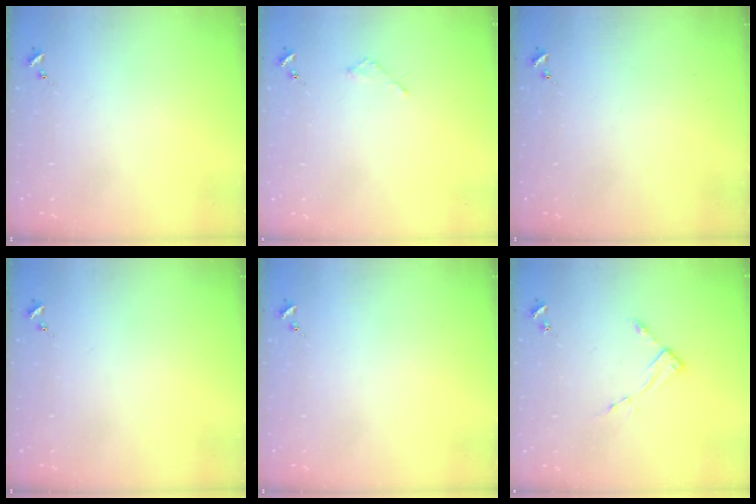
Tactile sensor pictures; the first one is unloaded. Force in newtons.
{"total": 2.1, "press": 2.1, "slide": 0.2}
{"total": 0.0}
{"total": 0.0}
{"total": 0.0}
{"total": 3.6, "press": 3.5, "slide": 0.4}